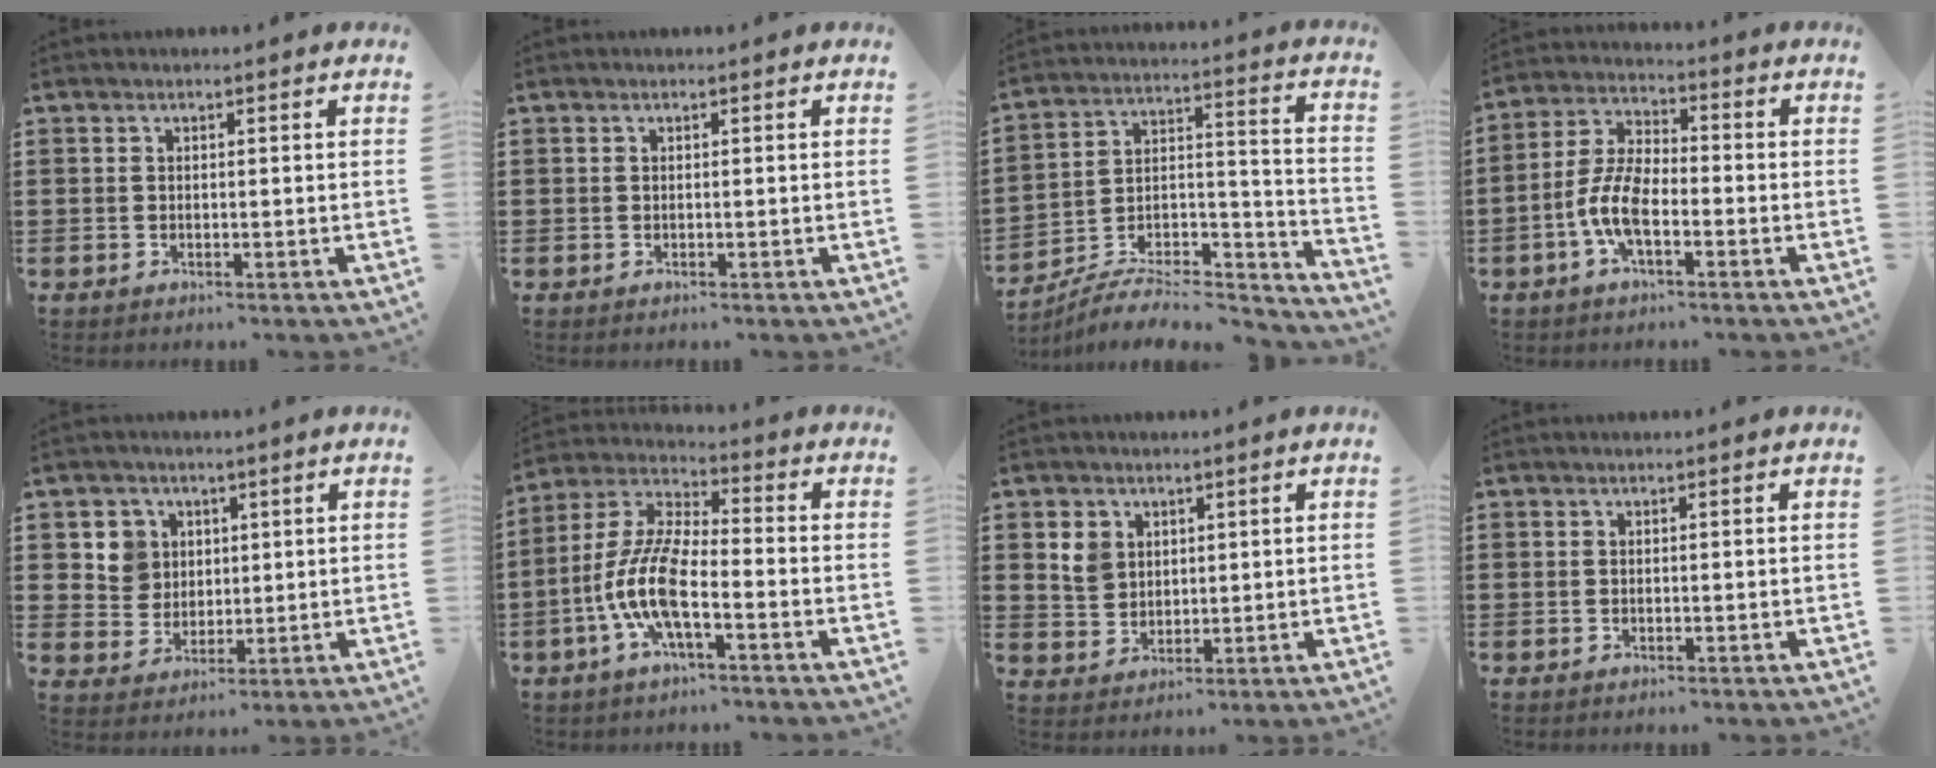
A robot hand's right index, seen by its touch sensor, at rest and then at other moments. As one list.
[{"total": 0.0}, {"total": 6.6, "force": [-5.8, 2.2, 2.3], "torque": [-0.034, 0.007, -0.112]}, {"total": 7.6, "force": [-2.7, 3.3, 6.3], "torque": [-0.154, -0.005, -0.058]}, {"total": 5.6, "force": [1.9, 5.2, 0.8], "torque": [-0.035, 0.014, 0.035]}, {"total": 9.8, "force": [-3.9, 2.8, 8.6], "torque": [-0.213, -0.013, -0.082]}, {"total": 4.2, "force": [1.7, 3.5, 1.5], "torque": [-0.035, 0.008, 0.030]}, {"total": 0.0}]